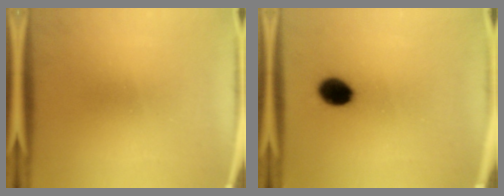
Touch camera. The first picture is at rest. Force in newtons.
{"total": 6.7}